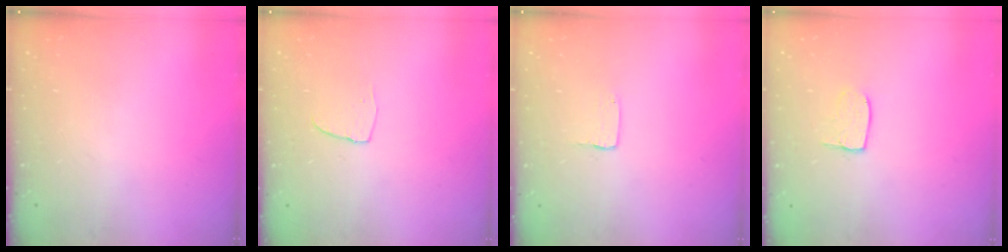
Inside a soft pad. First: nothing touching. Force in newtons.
{"total": 3.6, "press": 3.6, "slide": 0.3}
{"total": 2.0, "press": 2.0, "slide": 0.2}
{"total": 5.6, "press": 5.6, "slide": 0.3}